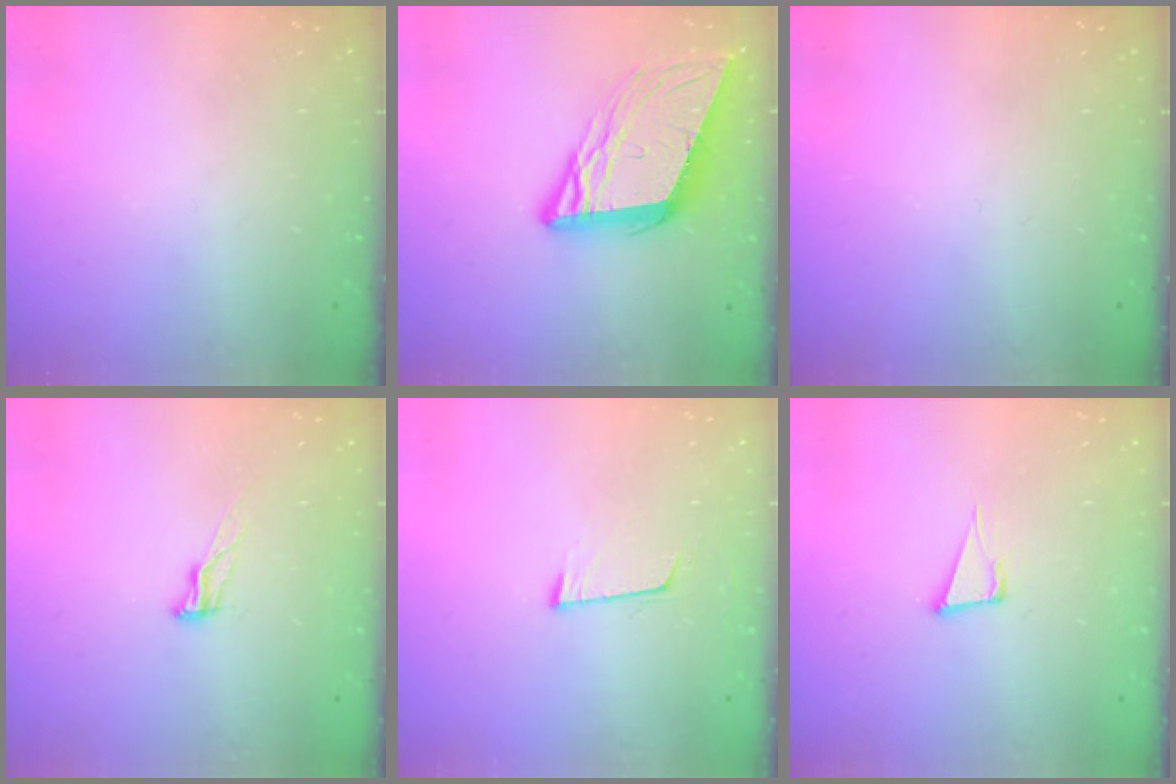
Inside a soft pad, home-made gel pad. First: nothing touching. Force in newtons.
{"total": 11.6, "press": 11.2, "slide": 2.9}
{"total": 0.0}
{"total": 6.9, "press": 6.9, "slide": 0.9}
{"total": 5.8, "press": 5.5, "slide": 1.9}
{"total": 5.2, "press": 4.2, "slide": 3.1}